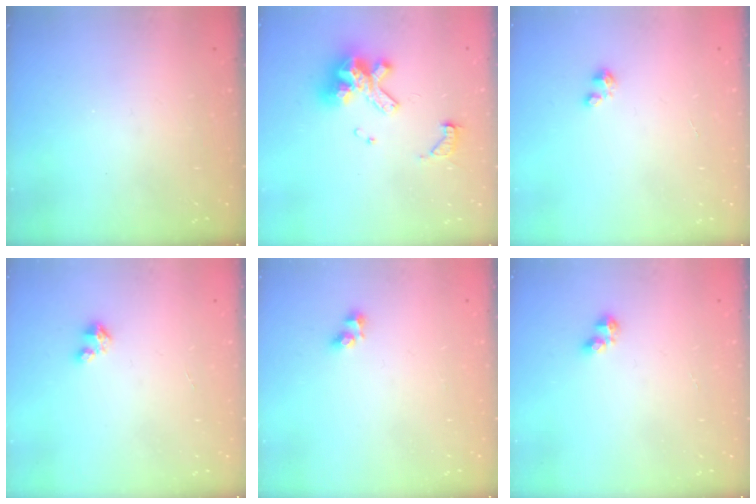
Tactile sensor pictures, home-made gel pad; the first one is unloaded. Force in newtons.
{"total": 13.1, "press": 13.0, "slide": 1.3}
{"total": 1.6, "press": 1.6, "slide": 0.2}
{"total": 1.4, "press": 1.4, "slide": 0.2}
{"total": 2.4, "press": 2.4, "slide": 0.2}
{"total": 2.9, "press": 2.8, "slide": 0.5}